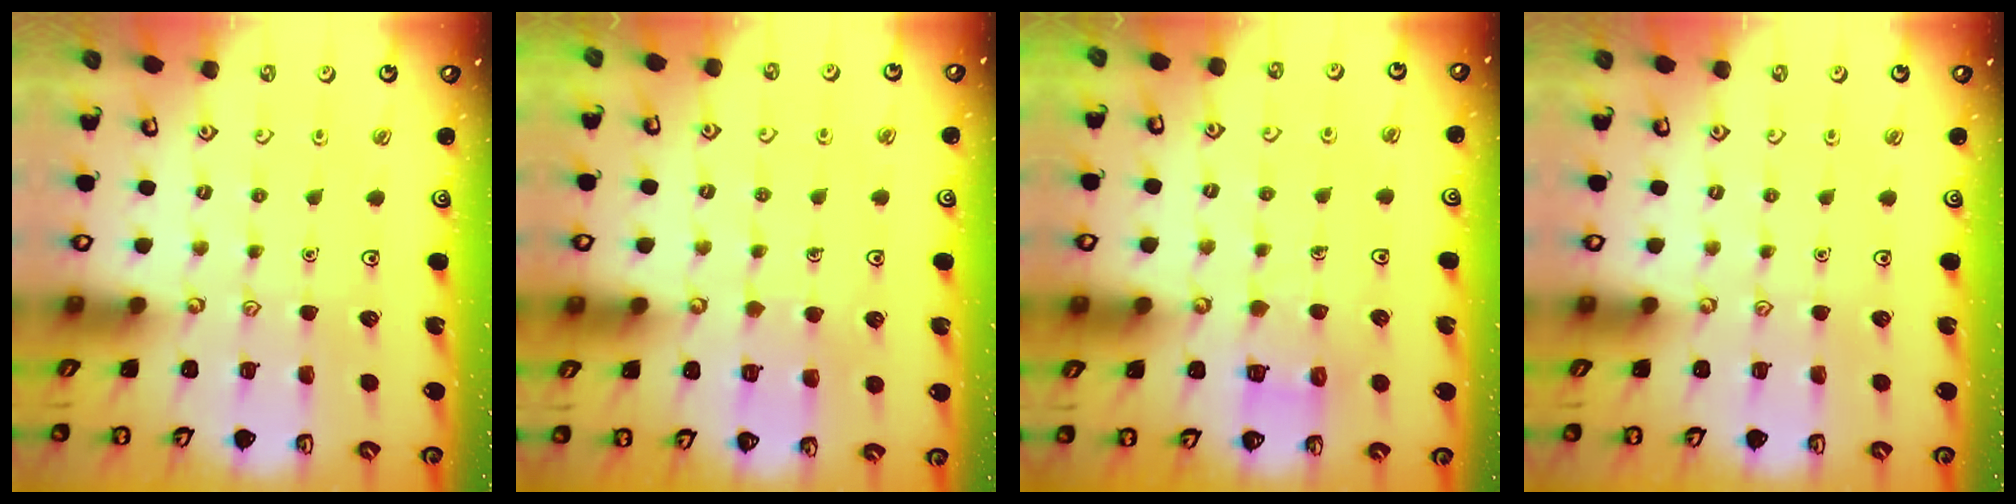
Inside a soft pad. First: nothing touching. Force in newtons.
{"total": 5.3, "press": 5.3, "slide": 0.4}
{"total": 5.9, "press": 5.9, "slide": 0.3}
{"total": 0.0}